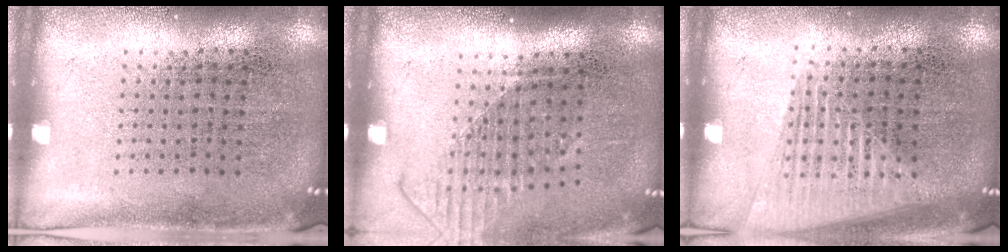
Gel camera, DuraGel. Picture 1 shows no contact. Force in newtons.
{"total": 1.6, "press": 1.2, "slide": 1.0}
{"total": 1.5, "press": 1.4, "slide": 0.4}